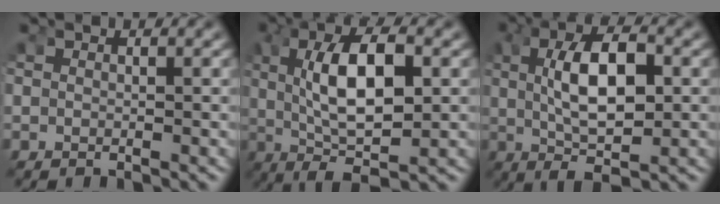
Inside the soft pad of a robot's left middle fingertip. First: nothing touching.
{"total": 8.1, "force": [0.1, 2.7, 7.6], "torque": [-0.137, -0.017, 0.016]}
{"total": 7.2, "force": [0.0, 2.2, 6.9], "torque": [-0.117, -0.014, 0.011]}